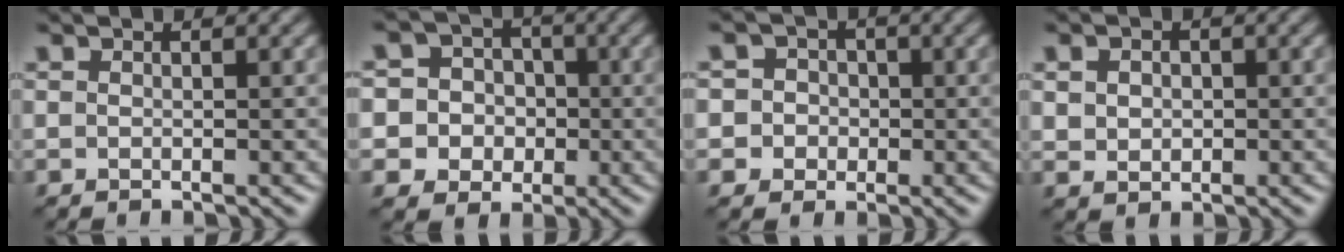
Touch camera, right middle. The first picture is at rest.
{"total": 8.3, "force": [-0.7, 8.1, 1.8], "torque": [-0.045, 0.021, -0.026]}
{"total": 4.3, "force": [0.1, 4.2, 1.1], "torque": [0.006, 0.031, -0.022]}
{"total": 2.5, "force": [0.4, 2.1, 1.2], "torque": [-0.024, 0.006, 0.005]}